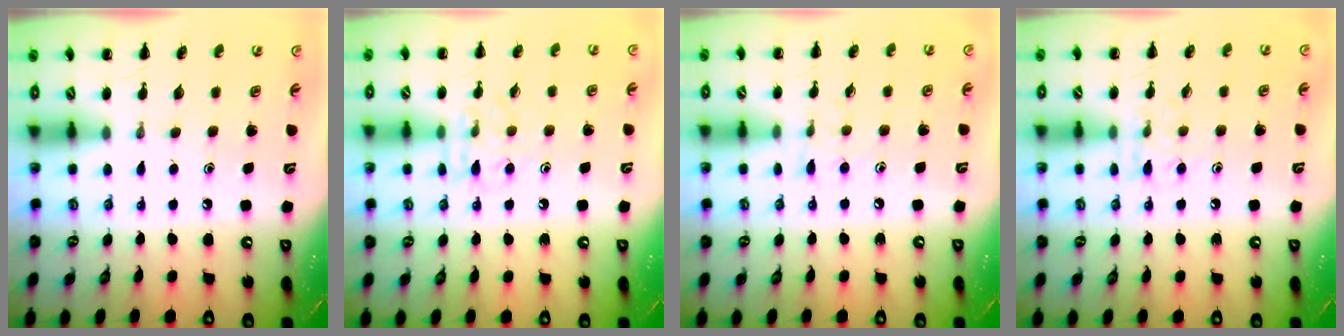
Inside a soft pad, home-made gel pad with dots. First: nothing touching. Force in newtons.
{"total": 8.4, "press": 8.3, "slide": 0.7}
{"total": 4.9, "press": 4.5, "slide": 1.8}
{"total": 6.6, "press": 6.5, "slide": 1.0}